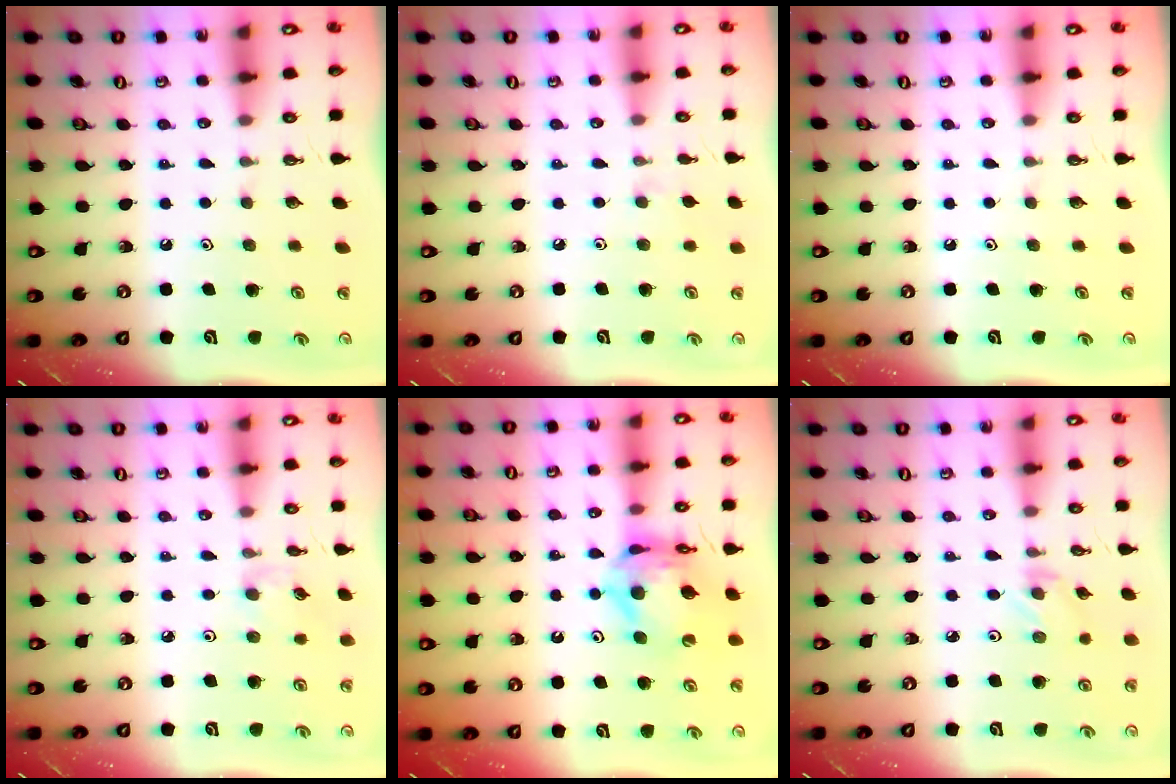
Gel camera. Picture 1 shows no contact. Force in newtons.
{"total": 2.9, "press": 2.9, "slide": 0.4}
{"total": 0.0}
{"total": 3.1, "press": 3.1, "slide": 0.5}
{"total": 11.5, "press": 11.4, "slide": 1.3}
{"total": 0.9, "press": 0.9, "slide": 0.2}